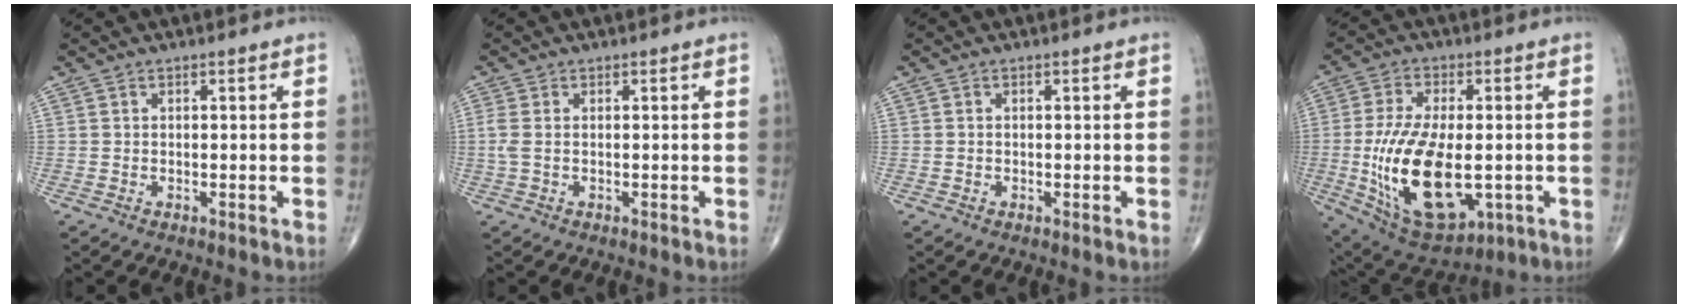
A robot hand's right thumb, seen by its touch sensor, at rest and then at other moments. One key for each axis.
{"total": 2.1, "fx": 0.0, "fy": 1.1, "fz": 1.8, "tx": -0.057, "ty": -0.001, "tz": 0.000}
{"total": 0.0}
{"total": 20.8, "fx": -3.3, "fy": 10.5, "fz": 17.6, "tx": -0.335, "ty": -0.011, "tz": -0.030}